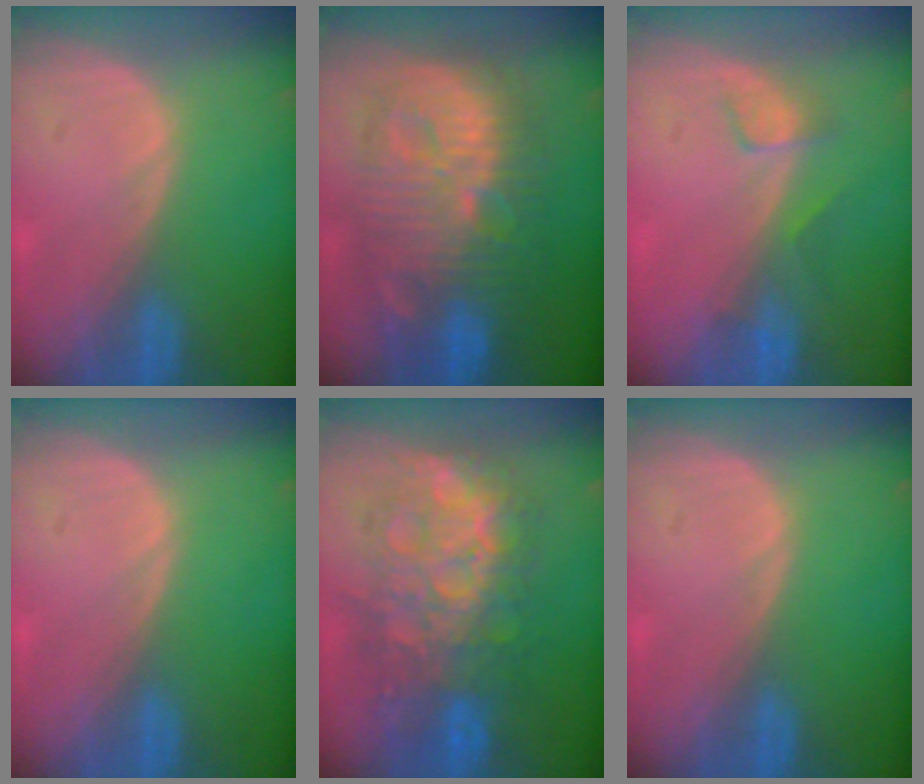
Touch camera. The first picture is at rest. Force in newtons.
{"total": 13.7, "press": 13.7, "slide": 1.1}
{"total": 3.4, "press": 3.0, "slide": 1.5}
{"total": 0.0}
{"total": 12.1, "press": 12.0, "slide": 1.2}
{"total": 0.0}